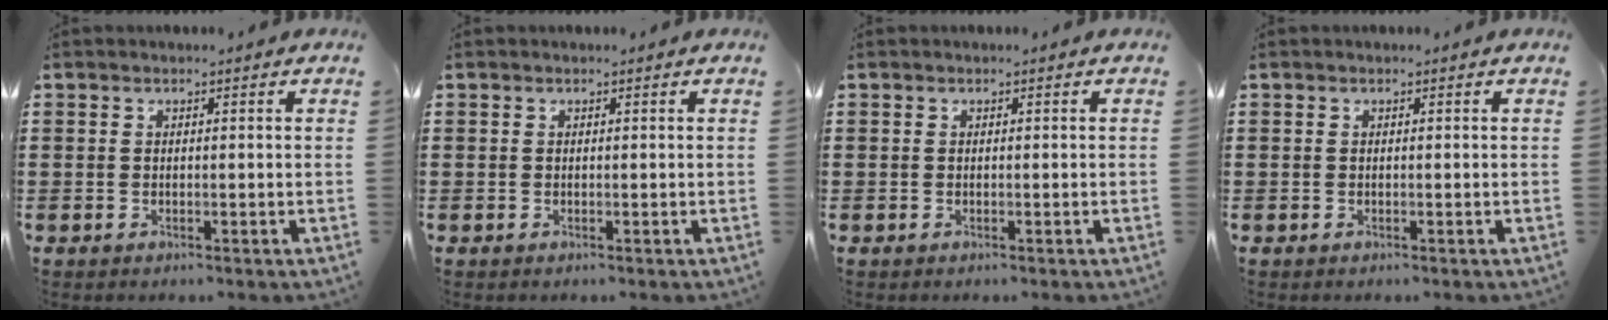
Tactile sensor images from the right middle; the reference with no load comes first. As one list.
[{"total": 0.0}, {"total": 0.0}, {"total": 0.0}]